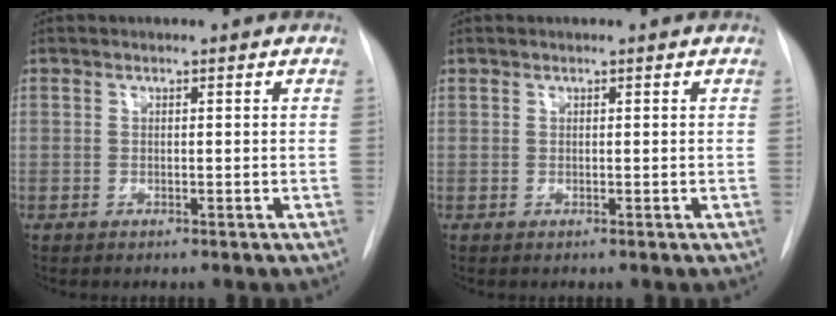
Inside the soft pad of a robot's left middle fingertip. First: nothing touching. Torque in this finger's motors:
{"motor_torque": [0.83, -0.86, 0.23, 0.00]}